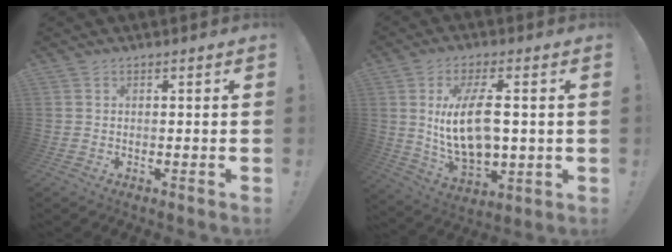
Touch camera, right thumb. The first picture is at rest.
{"total": 15.0, "force": [2.2, 7.4, 12.9], "torque": [-0.238, -0.009, 0.036]}